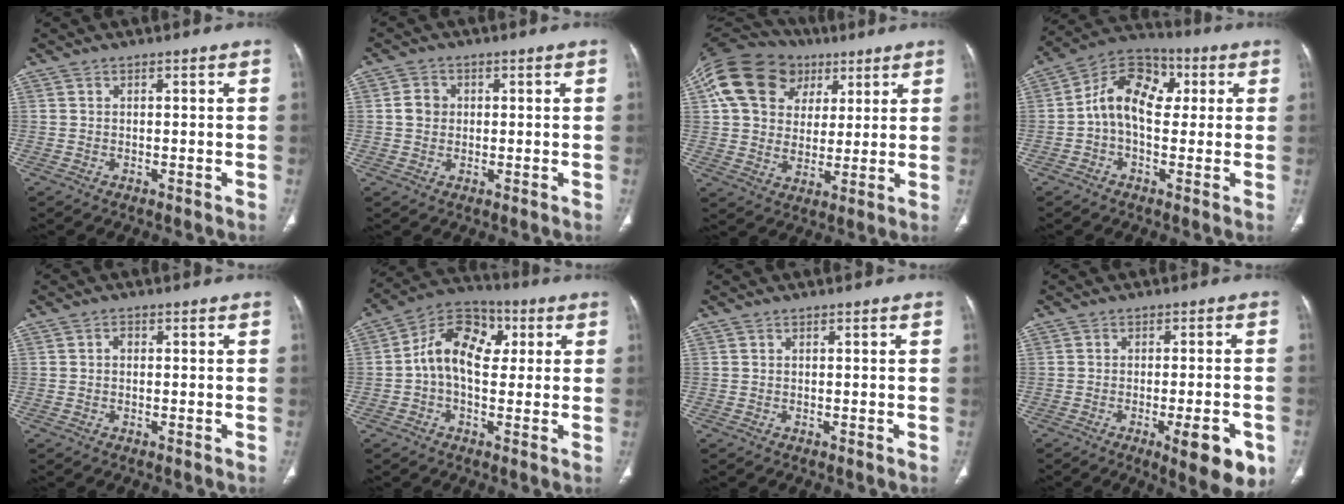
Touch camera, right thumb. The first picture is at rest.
{"total": 3.4, "force": [0.3, 3.1, 1.4], "torque": [-0.013, 0.006, 0.002]}
{"total": 20.1, "force": [7.5, 15.4, 10.6], "torque": [-0.191, 0.020, 0.130]}
{"total": 12.2, "force": [1.0, 8.2, 8.9], "torque": [-0.125, 0.032, 0.001]}
{"total": 1.1, "force": [0.0, 0.9, 0.7], "torque": [-0.003, 0.004, -0.006]}
{"total": 12.3, "force": [1.4, 8.3, 9.0], "torque": [-0.127, 0.028, 0.010]}
{"total": 0.0}
{"total": 10.0, "force": [-4.2, 2.6, 8.7], "torque": [-0.104, 0.000, -0.051]}